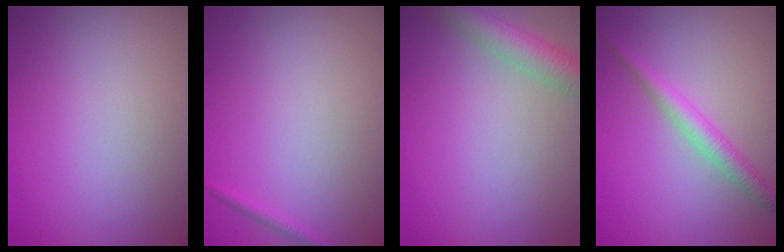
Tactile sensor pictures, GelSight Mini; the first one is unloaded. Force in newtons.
{"total": 0.6, "press": 0.6, "slide": 0.1}
{"total": 4.1, "press": 4.1, "slide": 0.2}
{"total": 2.4, "press": 2.4, "slide": 0.1}